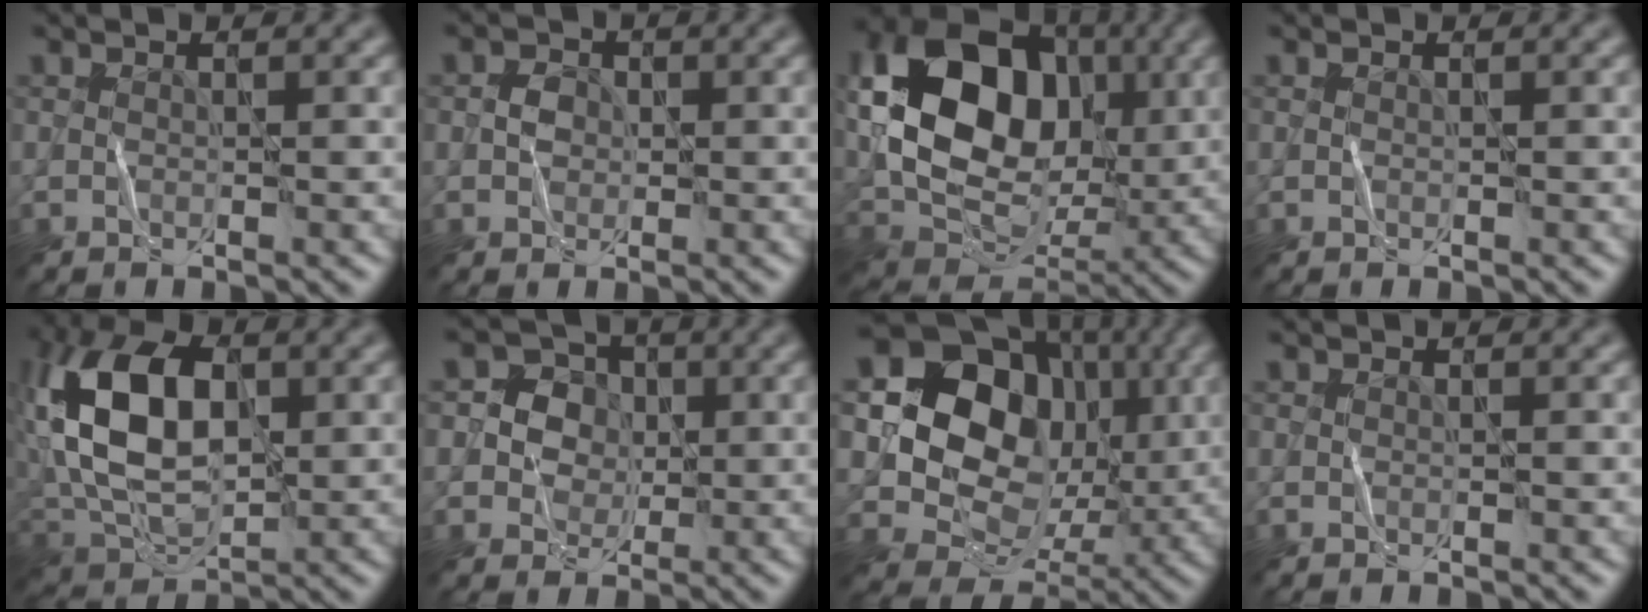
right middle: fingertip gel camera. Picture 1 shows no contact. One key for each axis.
{"total": 1.6, "fx": -0.1, "fy": 1.4, "fz": 0.6, "tx": -0.013, "ty": 0.005, "tz": -0.005}
{"total": 14.6, "fx": 2.1, "fy": 10.6, "fz": 9.7, "tx": -0.176, "ty": 0.010, "tz": 0.034}
{"total": 0.0}
{"total": 11.2, "fx": 1.2, "fy": 7.1, "fz": 8.6, "tx": -0.168, "ty": 0.017, "tz": 0.012}
{"total": 3.6, "fx": 0.1, "fy": 3.3, "fz": 1.3, "tx": -0.020, "ty": 0.003, "tz": -0.011}
{"total": 12.3, "fx": 1.7, "fy": 10.2, "fz": 6.7, "tx": -0.109, "ty": -0.005, "tz": 0.019}
{"total": 0.0}